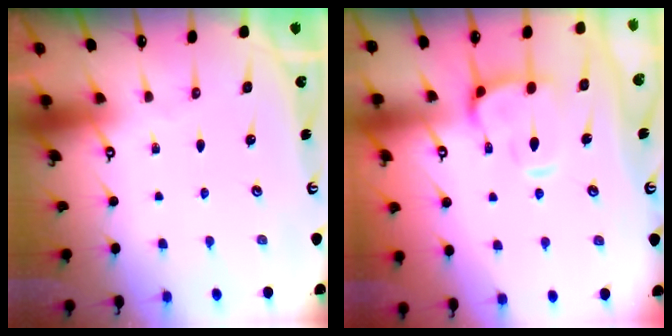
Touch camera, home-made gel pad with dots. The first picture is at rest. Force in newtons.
{"total": 4.8, "press": 4.6, "slide": 1.5}